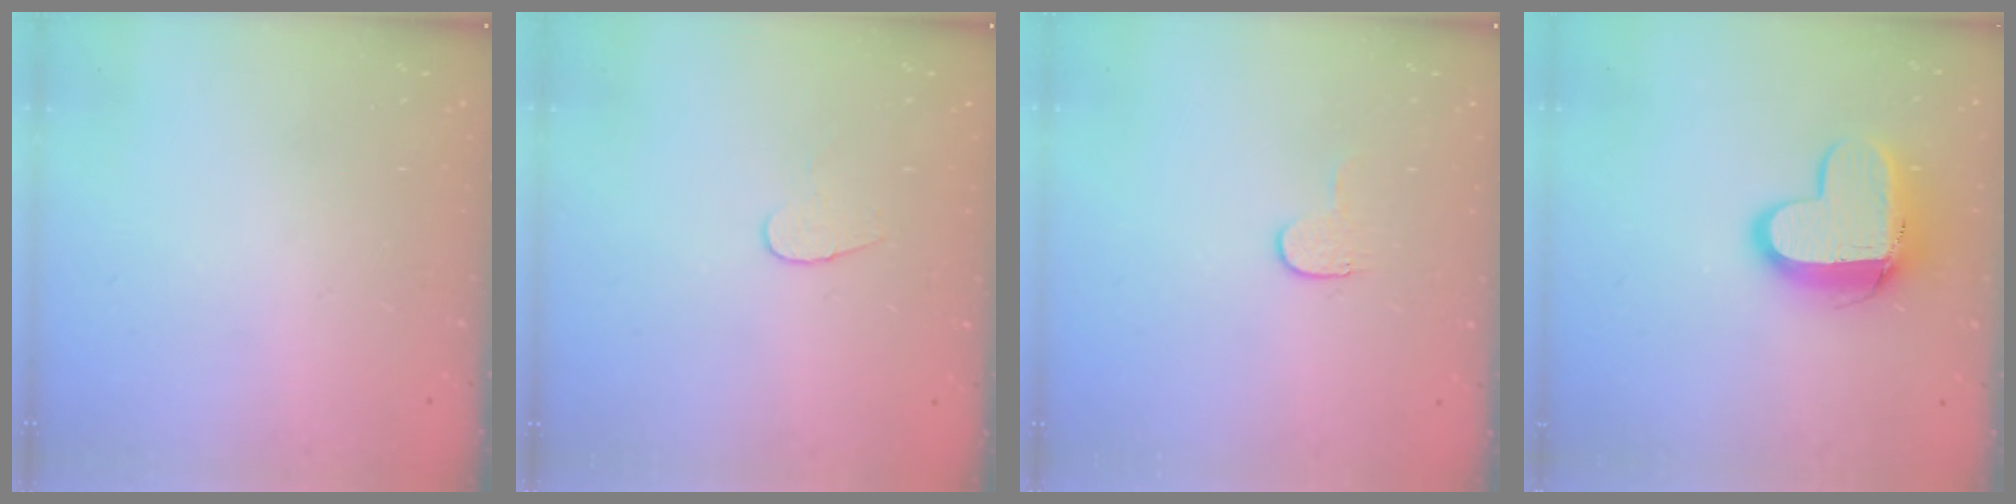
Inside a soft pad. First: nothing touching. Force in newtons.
{"total": 4.7, "press": 4.6, "slide": 0.4}
{"total": 3.6, "press": 3.6, "slide": 0.3}
{"total": 12.1, "press": 12.0, "slide": 1.2}